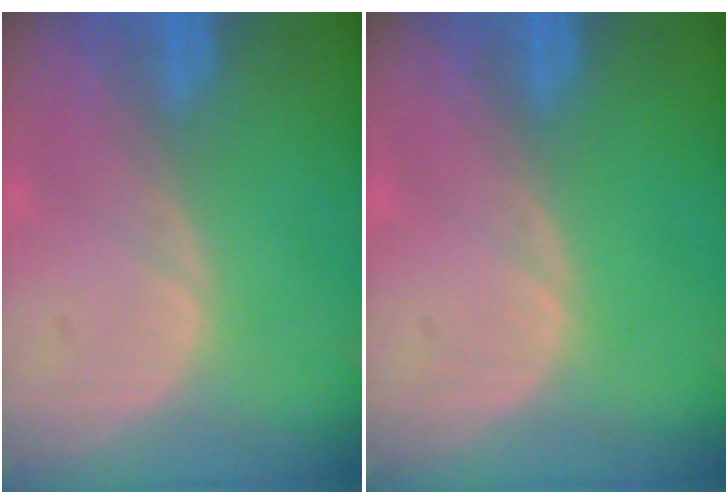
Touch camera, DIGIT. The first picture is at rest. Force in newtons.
{"total": 0.0}